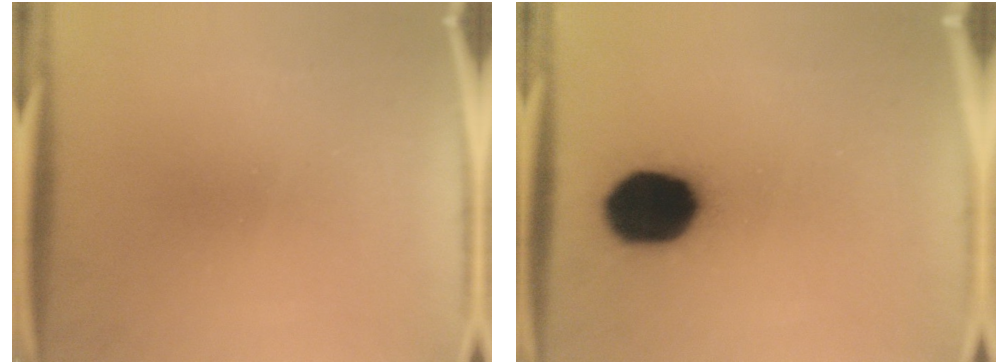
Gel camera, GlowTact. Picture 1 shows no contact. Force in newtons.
{"total": 17.6}